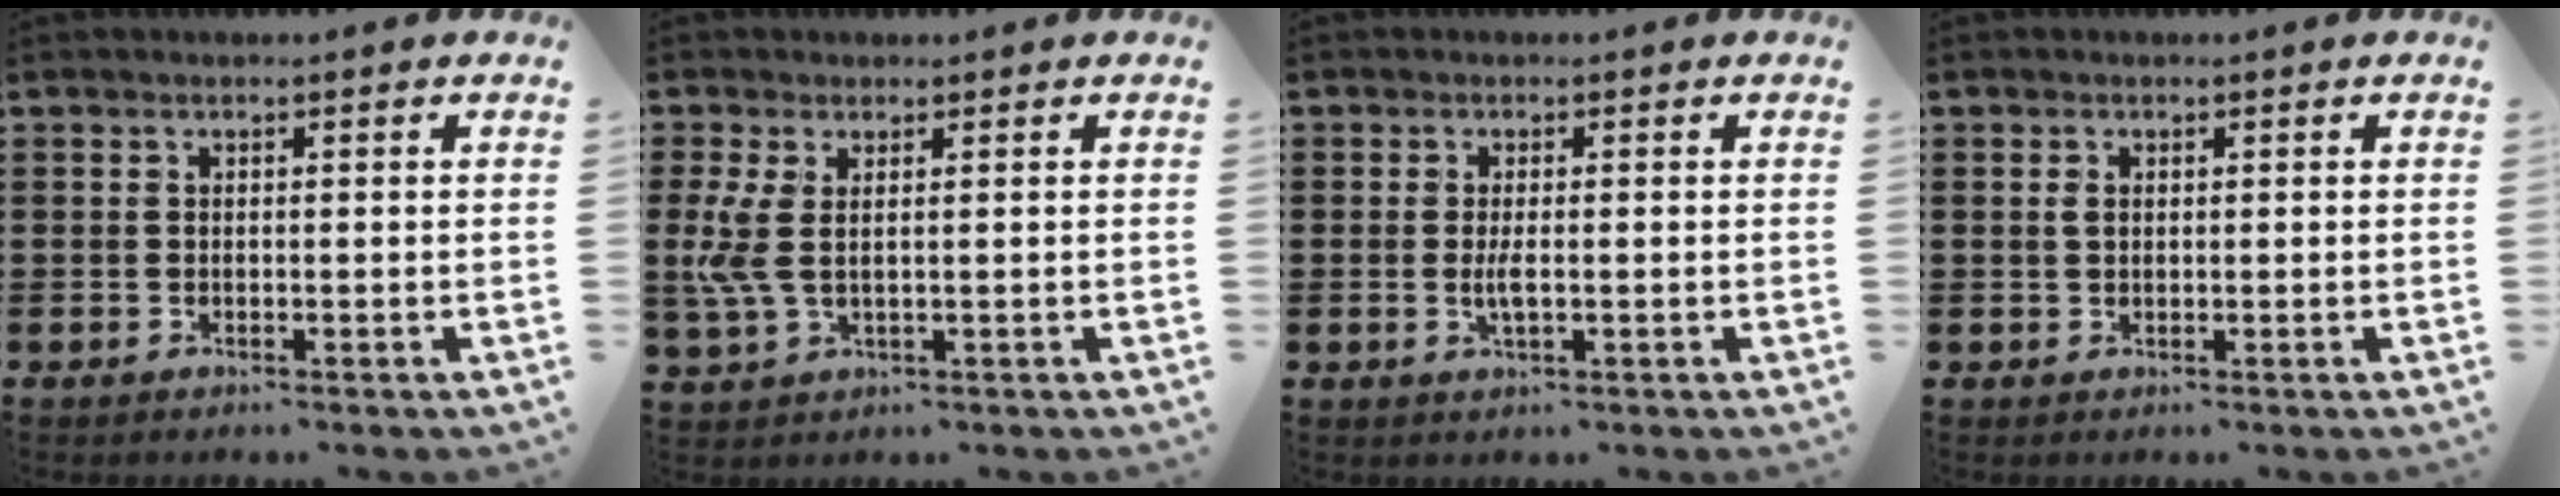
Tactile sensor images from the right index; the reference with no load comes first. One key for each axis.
{"total": 4.4, "fx": 0.5, "fy": 1.7, "fz": 4.0, "tx": -0.109, "ty": -0.010, "tz": 0.002}
{"total": 2.1, "fx": -0.3, "fy": 0.5, "fz": 2.0, "tx": -0.043, "ty": -0.004, "tz": -0.009}
{"total": 1.2, "fx": 0.4, "fy": 0.8, "fz": 0.8, "tx": -0.019, "ty": 0.006, "tz": 0.007}